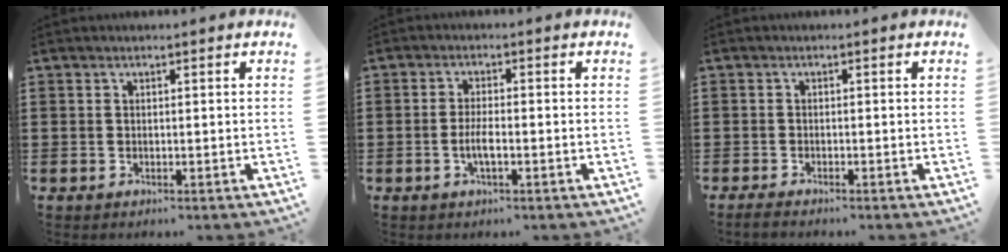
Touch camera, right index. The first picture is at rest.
{"total": 3.1, "force": [-1.0, 0.7, 2.8], "torque": [-0.063, -0.004, -0.023]}
{"total": 1.0, "force": [-1.0, 0.1, 0.1], "torque": [-0.005, 0.000, -0.019]}